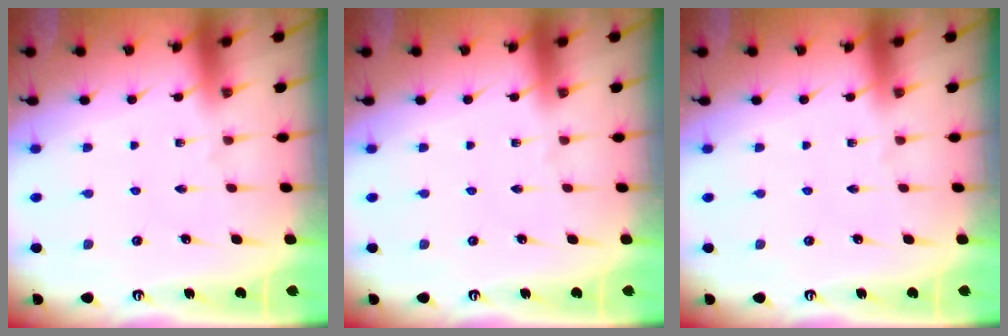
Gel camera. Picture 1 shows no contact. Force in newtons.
{"total": 0.0}
{"total": 0.0}